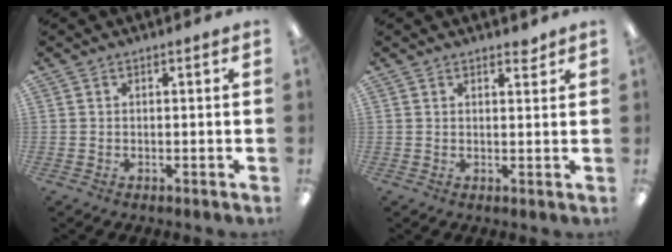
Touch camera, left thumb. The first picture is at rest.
{"total": 2.1, "force": [1.8, 0.6, 0.7], "torque": [0.001, -0.010, 0.030]}